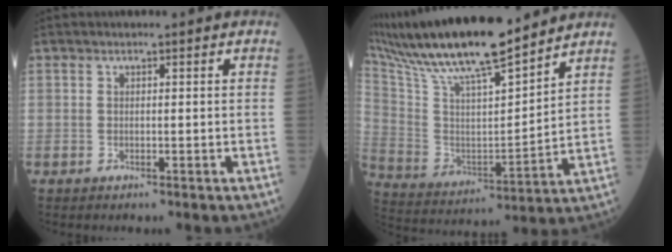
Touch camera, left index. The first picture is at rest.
{"total": 22.0, "force": [18.3, 2.4, 12.0], "torque": [-0.232, 0.014, 0.325]}